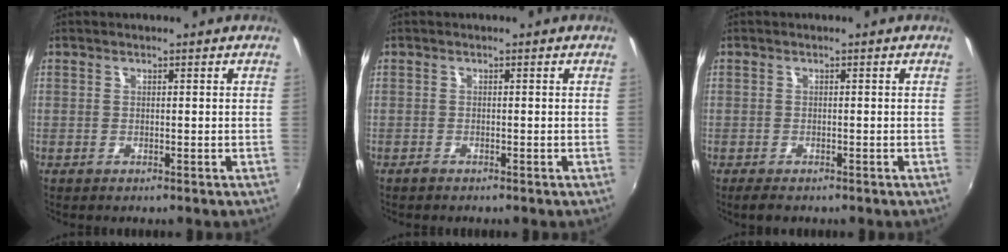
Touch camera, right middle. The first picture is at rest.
{"total": 0.7, "force": [-0.7, 0.2, 0.1], "torque": [-0.003, -0.001, -0.013]}
{"total": 2.3, "force": [-1.8, 0.9, 1.2], "torque": [-0.024, -0.011, -0.029]}